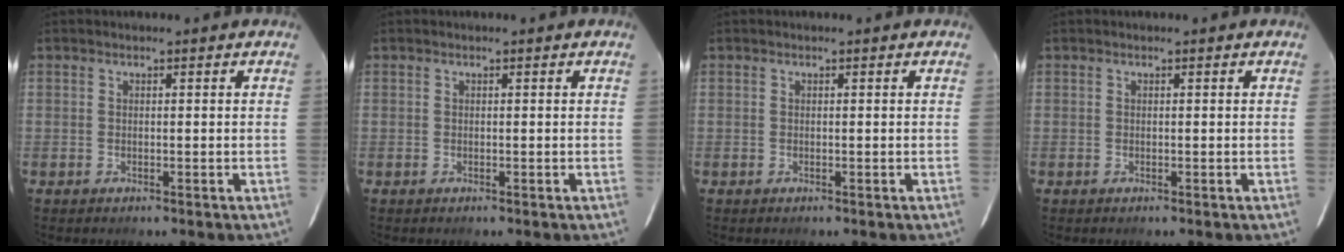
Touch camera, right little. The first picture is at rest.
{"total": 0.0}
{"total": 0.0}
{"total": 0.0}